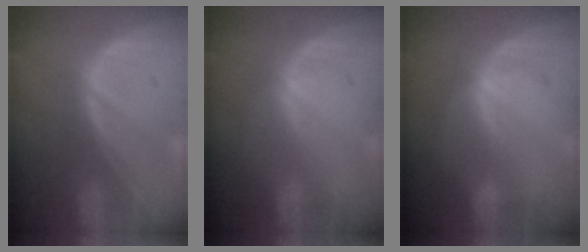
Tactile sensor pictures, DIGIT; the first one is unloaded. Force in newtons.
{"total": 0.0}
{"total": 0.9, "press": 0.8, "slide": 0.2}